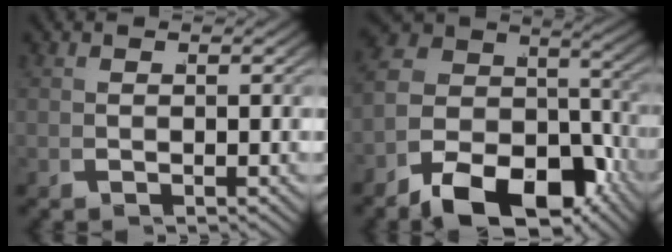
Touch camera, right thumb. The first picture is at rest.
{"total": 10.3, "force": [-3.5, 6.2, 7.4], "torque": [-0.116, -0.013, -0.052]}